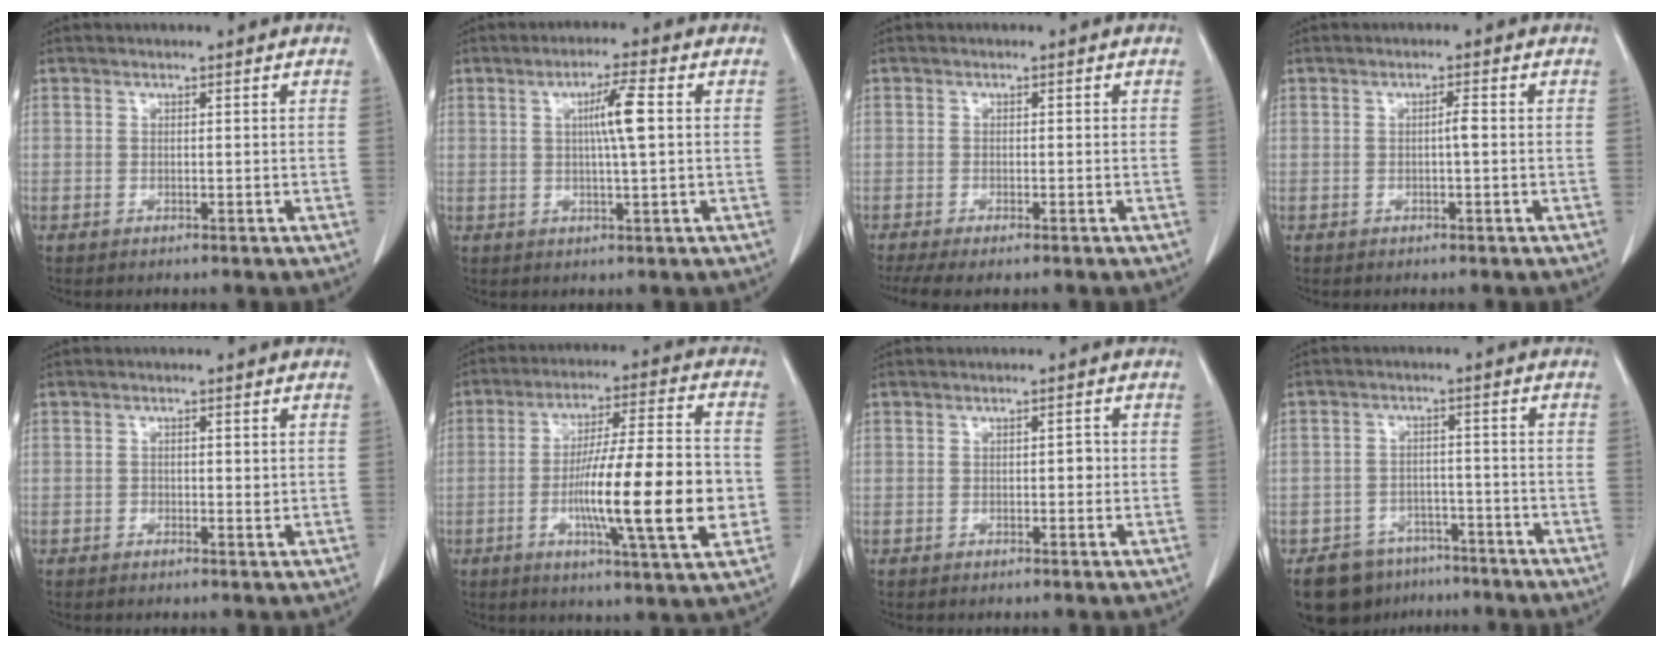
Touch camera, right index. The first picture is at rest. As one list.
[{"total": 5.5, "force": [0.9, -0.2, 5.4], "torque": [-0.095, 0.001, 0.015]}, {"total": 5.0, "force": [-3.7, 1.0, 3.2], "torque": [-0.055, -0.008, -0.061]}, {"total": 1.3, "force": [-0.2, 0.0, 1.2], "torque": [-0.020, 0.002, -0.003]}, {"total": 1.3, "force": [0.2, 0.7, 1.0], "torque": [-0.008, 0.001, 0.002]}, {"total": 17.9, "force": [-3.3, 1.2, 17.6], "torque": [-0.271, -0.002, -0.051]}, {"total": 1.4, "force": [-0.1, 0.6, 1.2], "torque": [-0.013, 0.003, -0.002]}, {"total": 8.3, "force": [-6.2, 5.3, 1.7], "torque": [-0.021, 0.014, -0.093]}]